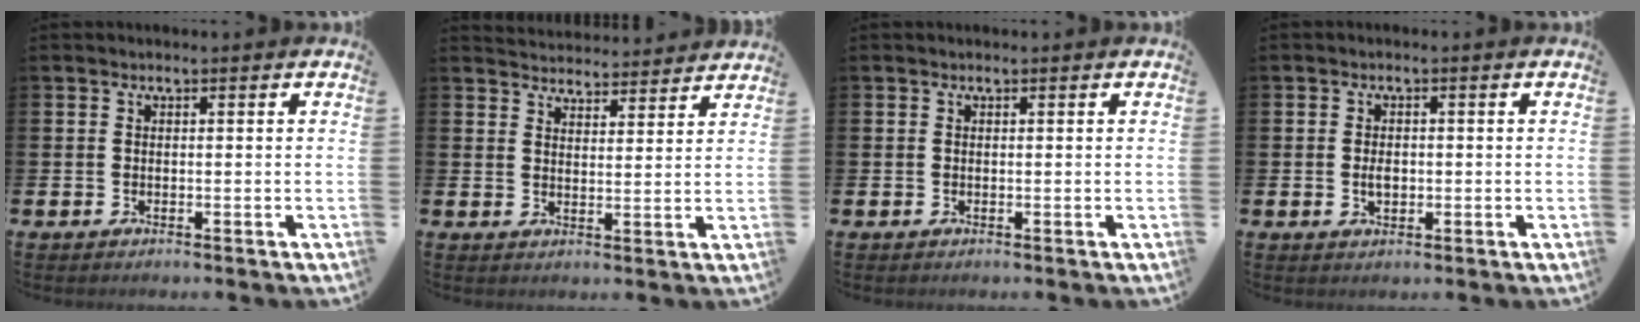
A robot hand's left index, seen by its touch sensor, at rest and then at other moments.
{"total": 4.2, "force": [4.2, 0.4, -0.4], "torque": [-0.002, -0.029, 0.075]}
{"total": 0.0}
{"total": 2.0, "force": [-0.1, 1.3, 1.6], "torque": [-0.020, 0.001, -0.004]}